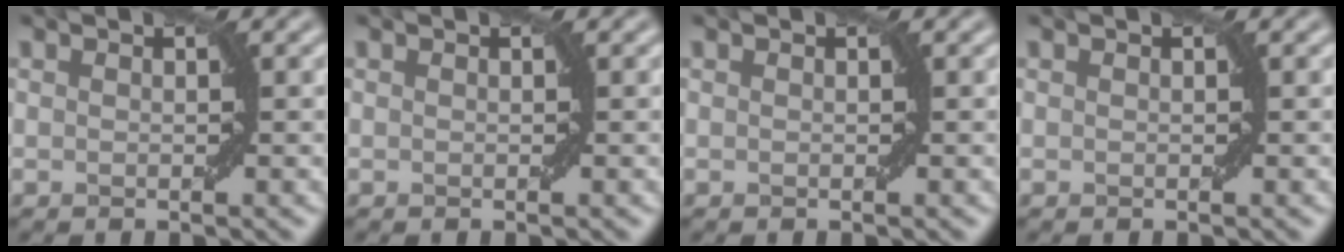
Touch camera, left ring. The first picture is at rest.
{"total": 0.0}
{"total": 0.0}
{"total": 0.0}